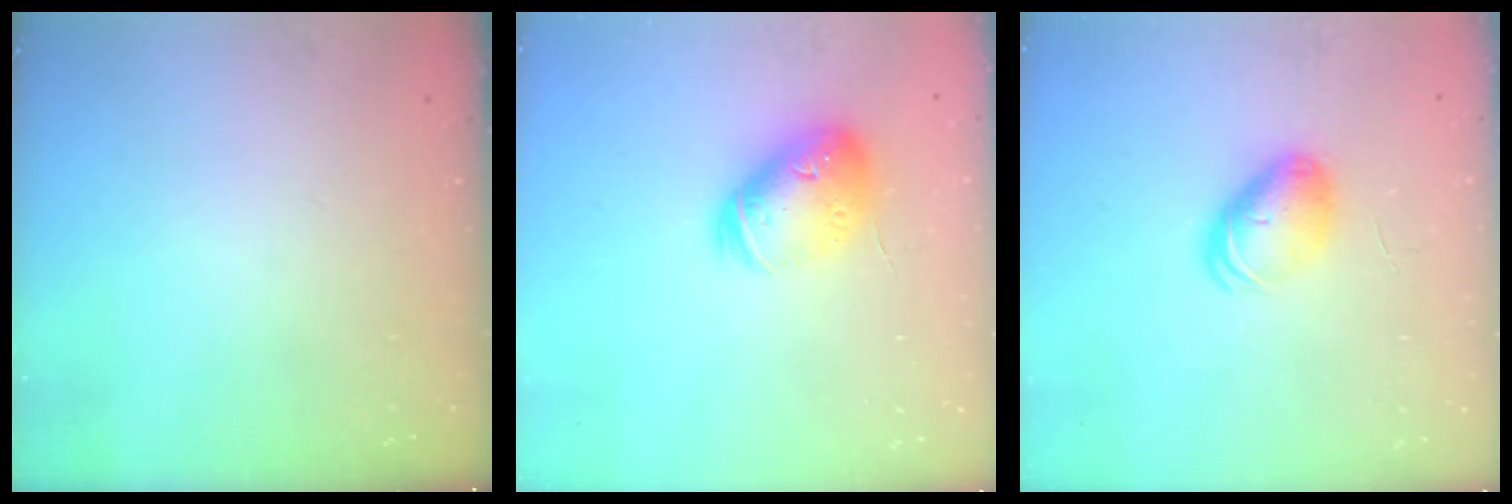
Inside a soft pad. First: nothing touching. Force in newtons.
{"total": 16.6, "press": 16.5, "slide": 2.3}
{"total": 9.3, "press": 9.3, "slide": 1.1}